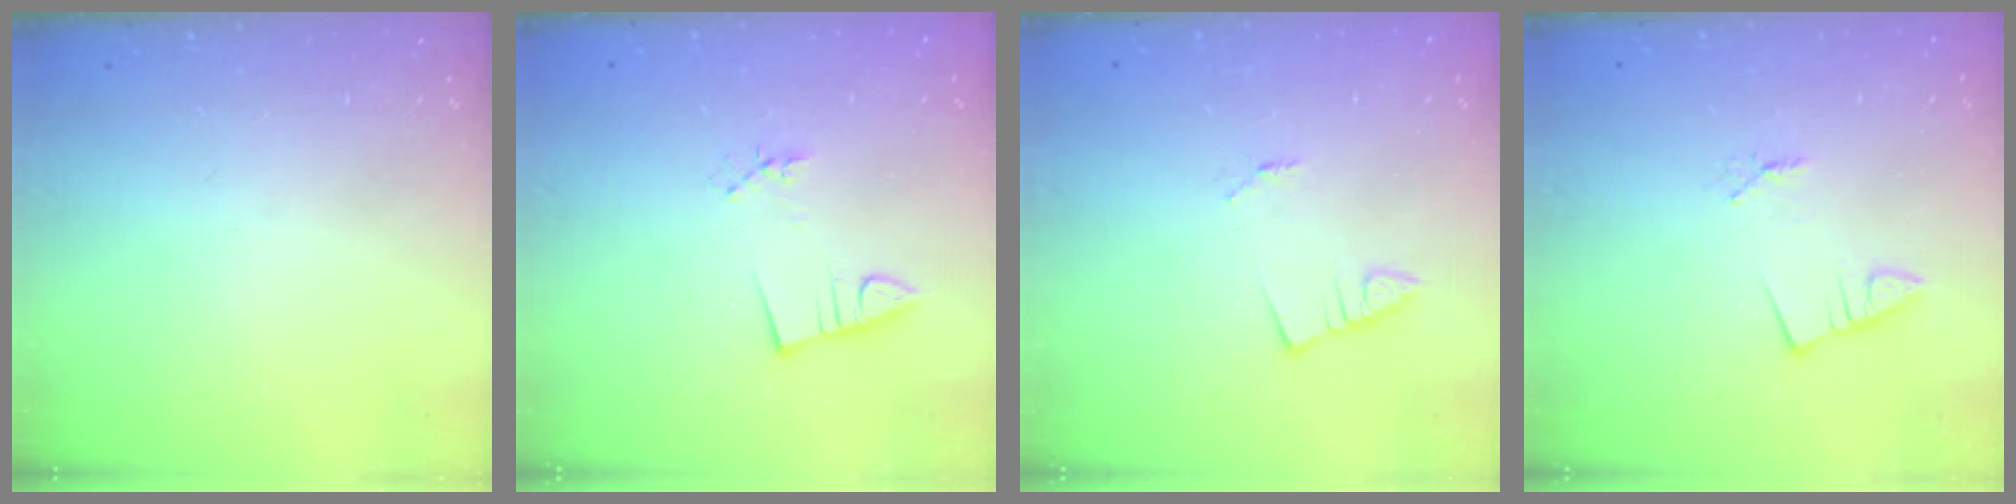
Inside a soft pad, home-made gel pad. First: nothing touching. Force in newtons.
{"total": 2.9, "press": 1.6, "slide": 2.4}
{"total": 1.3, "press": 1.3, "slide": 0.1}
{"total": 1.2, "press": 1.2, "slide": 0.1}